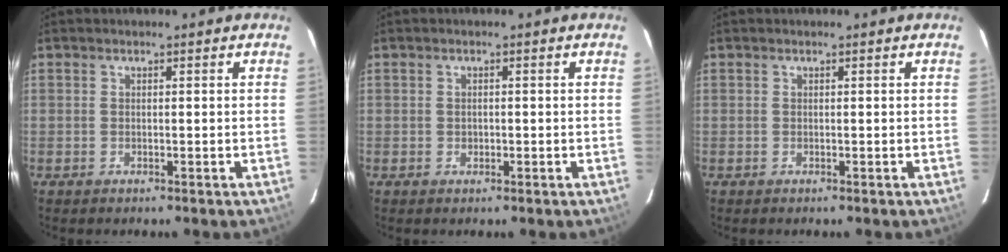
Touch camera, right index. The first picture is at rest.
{"total": 0.8, "force": [-0.2, 0.7, 0.2], "torque": [0.000, 0.000, -0.001]}
{"total": 0.0}